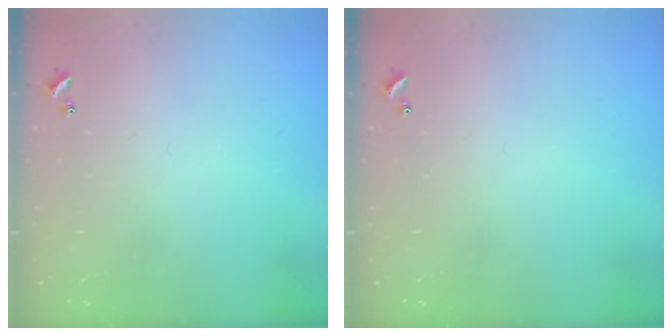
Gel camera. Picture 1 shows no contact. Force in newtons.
{"total": 0.0}